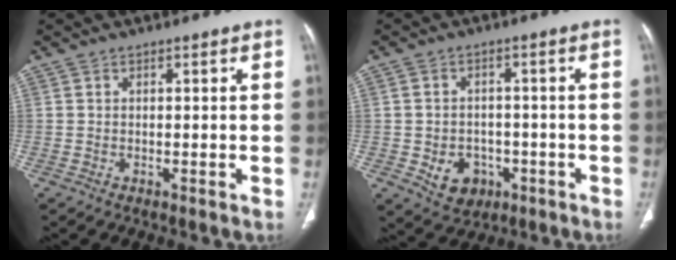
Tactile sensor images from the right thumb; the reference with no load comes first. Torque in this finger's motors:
{"motor_torque": [-0.29, 0.38, -0.20, 0.26, 0.14]}